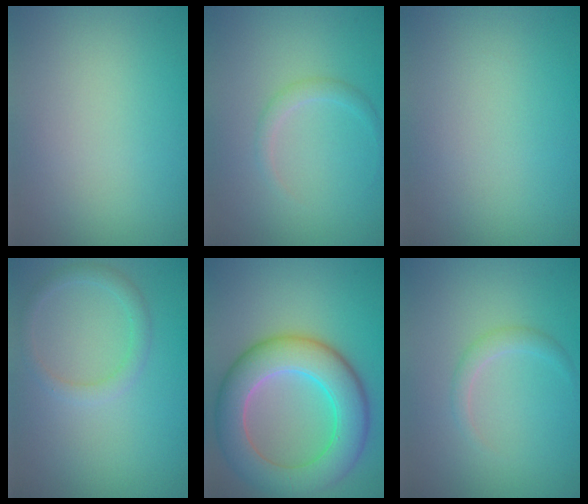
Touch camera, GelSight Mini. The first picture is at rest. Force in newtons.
{"total": 1.2, "press": 1.2, "slide": 0.1}
{"total": 0.0}
{"total": 1.8, "press": 1.8, "slide": 0.1}
{"total": 8.7, "press": 8.7, "slide": 0.5}
{"total": 1.3, "press": 1.2, "slide": 0.1}